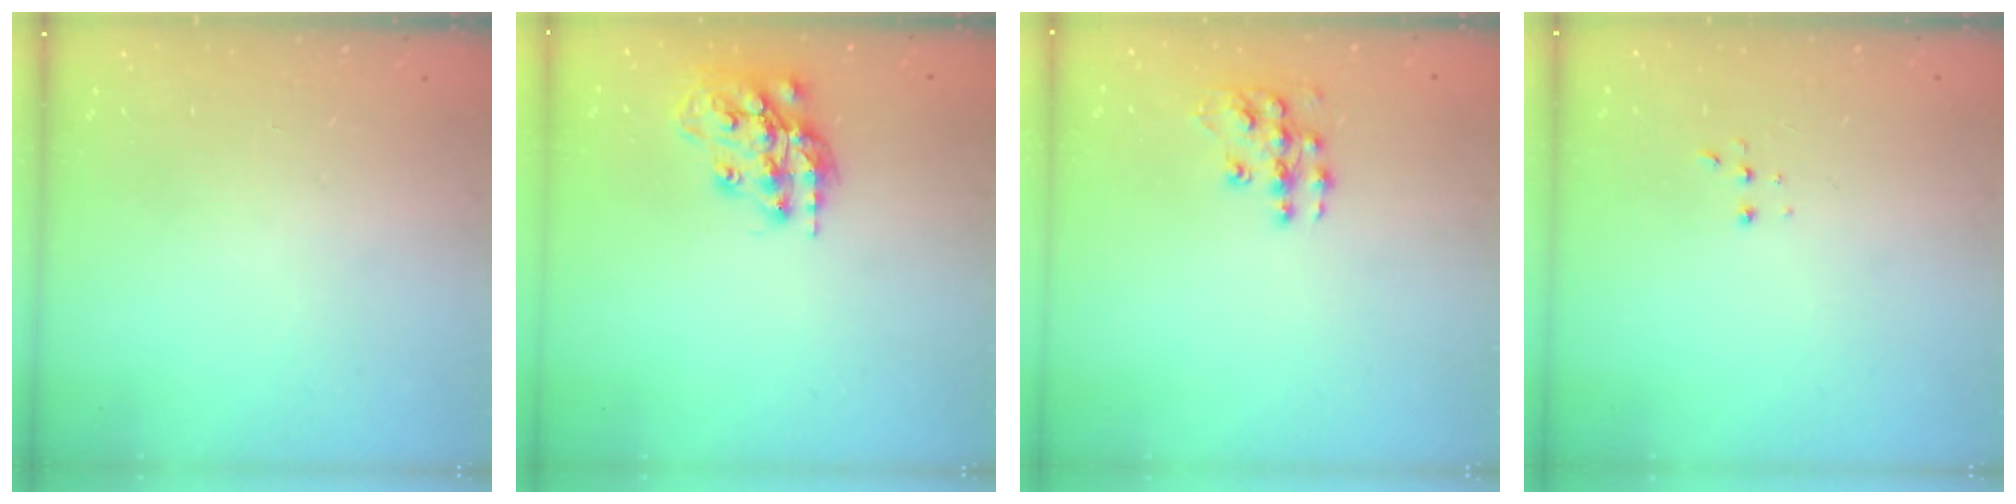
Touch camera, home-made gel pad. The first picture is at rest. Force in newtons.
{"total": 15.5, "press": 15.5, "slide": 1.1}
{"total": 10.0, "press": 10.0, "slide": 0.7}
{"total": 2.2, "press": 2.2, "slide": 0.5}